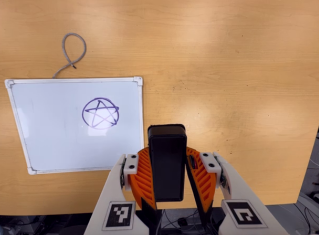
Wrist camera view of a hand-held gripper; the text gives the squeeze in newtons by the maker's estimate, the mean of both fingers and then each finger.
{"total": 8.8, "left": 7.9, "right": 9.7}